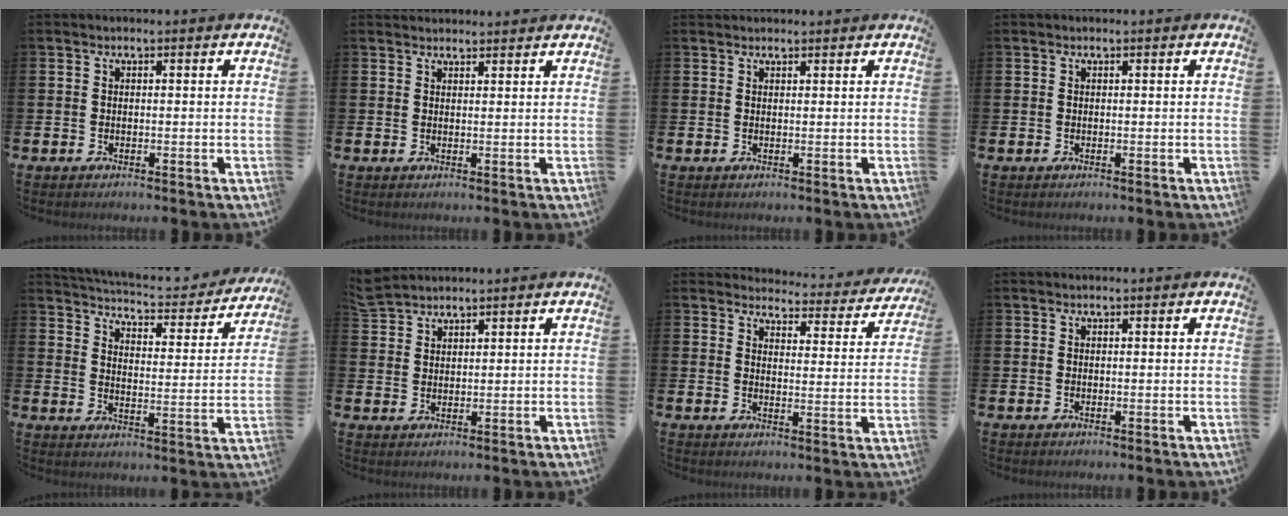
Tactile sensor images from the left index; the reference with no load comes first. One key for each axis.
{"total": 1.8, "fx": 1.8, "fy": 0.3, "fz": -0.1, "tx": 0.008, "ty": -0.009, "tz": 0.031}
{"total": 0.9, "fx": 0.9, "fy": 0.2, "fz": 0.0, "tx": 0.007, "ty": -0.001, "tz": 0.015}
{"total": 0.0}
{"total": 5.1, "fx": 4.9, "fy": 0.7, "fz": 0.9, "tx": -0.039, "ty": -0.043, "tz": 0.079}
{"total": 3.3, "fx": 3.3, "fy": 0.4, "fz": 0.3, "tx": -0.009, "ty": -0.017, "tz": 0.062}
{"total": 3.5, "fx": 3.3, "fy": 0.9, "fz": 0.4, "tx": -0.015, "ty": -0.034, "tz": 0.051}
{"total": 0.0}